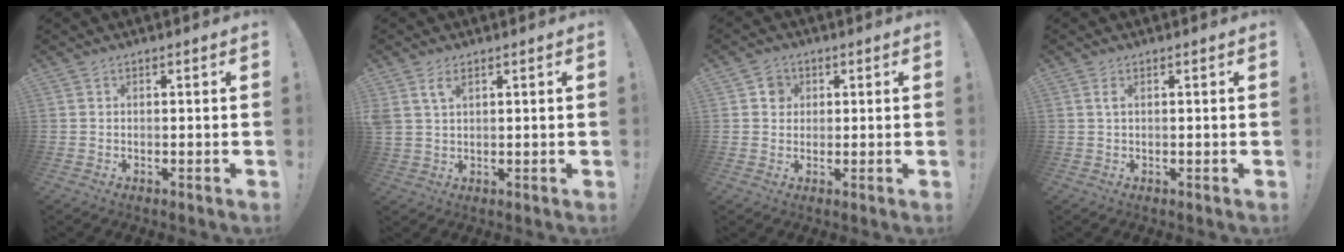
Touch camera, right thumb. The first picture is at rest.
{"total": 3.9, "force": [1.9, 1.9, 2.9], "torque": [-0.057, 0.001, 0.036]}
{"total": 4.1, "force": [1.1, 3.8, 1.2], "torque": [-0.010, 0.001, 0.018]}
{"total": 1.4, "force": [0.5, 0.2, 1.3], "torque": [-0.023, 0.000, 0.006]}